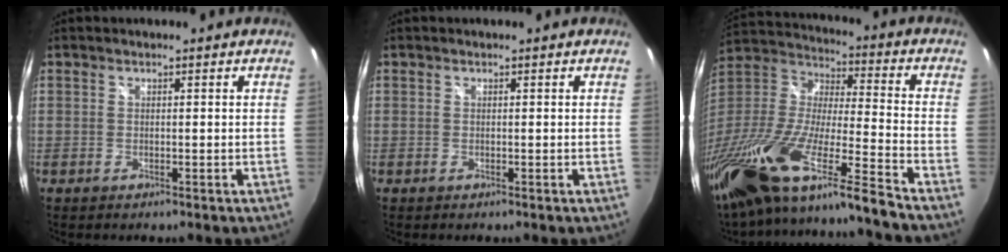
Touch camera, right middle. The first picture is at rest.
{"total": 0.0}
{"total": 27.8, "force": [-20.1, 1.9, 19.2], "torque": [-0.340, -0.067, -0.365]}